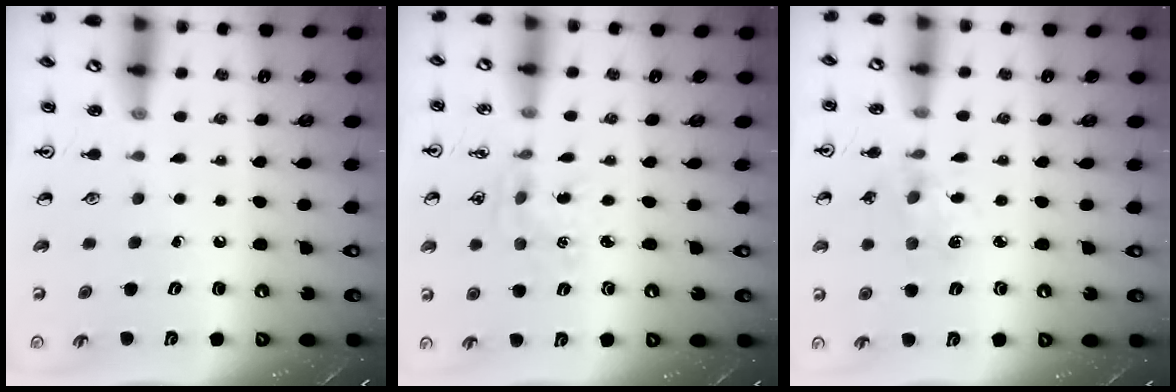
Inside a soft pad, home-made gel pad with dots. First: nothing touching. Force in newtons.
{"total": 0.6, "press": 0.6, "slide": 0.1}
{"total": 2.3, "press": 2.3, "slide": 0.5}